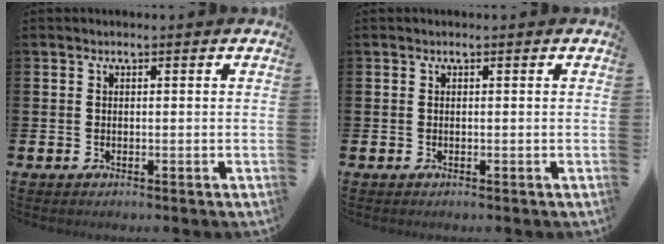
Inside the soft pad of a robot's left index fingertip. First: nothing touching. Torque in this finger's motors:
{"motor_torque": [0.00, 0.00, 0.00, 0.00]}